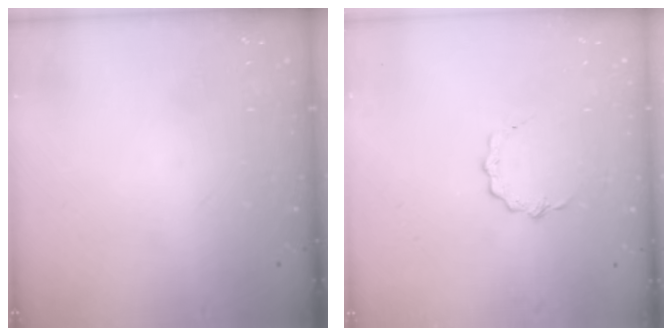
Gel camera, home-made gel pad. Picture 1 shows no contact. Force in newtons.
{"total": 5.3, "press": 5.3, "slide": 0.4}